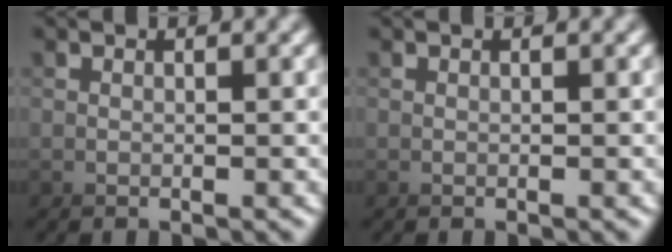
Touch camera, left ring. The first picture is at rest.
{"total": 0.0}